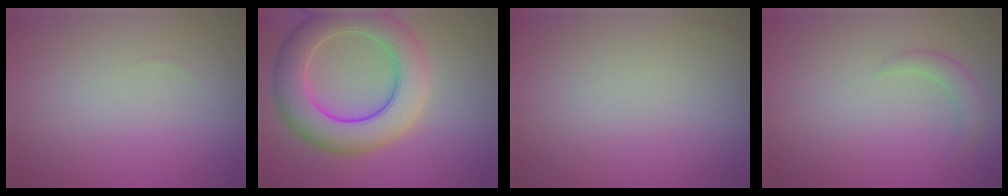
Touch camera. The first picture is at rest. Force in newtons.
{"total": 8.8, "press": 8.8, "slide": 0.4}
{"total": 0.0}
{"total": 1.6, "press": 1.6, "slide": 0.1}